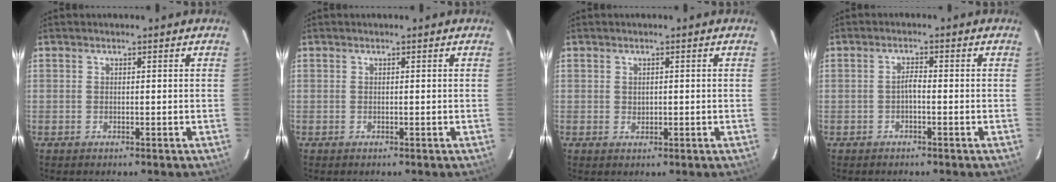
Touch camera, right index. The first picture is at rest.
{"total": 0.0}
{"total": 1.1, "force": [0.2, 1.0, 0.5], "torque": [-0.008, 0.002, 0.004]}
{"total": 1.4, "force": [-0.7, 0.3, 1.2], "torque": [-0.023, 0.006, -0.014]}